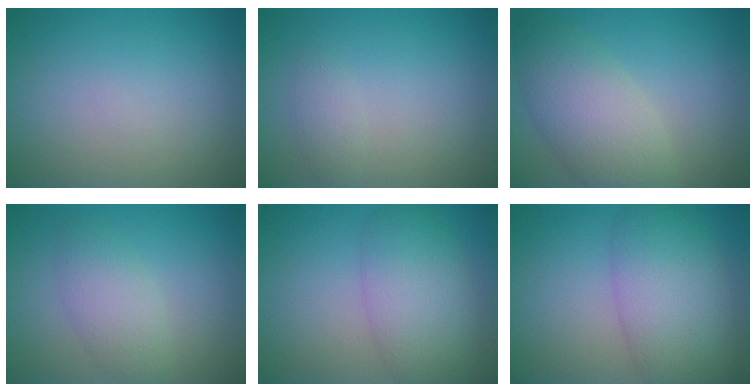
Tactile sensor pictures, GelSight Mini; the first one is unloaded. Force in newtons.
{"total": 1.2, "press": 1.2, "slide": 0.0}
{"total": 5.6, "press": 5.6, "slide": 0.4}
{"total": 2.9, "press": 2.9, "slide": 0.1}
{"total": 5.6, "press": 5.6, "slide": 0.0}
{"total": 7.1, "press": 7.1, "slide": 0.2}